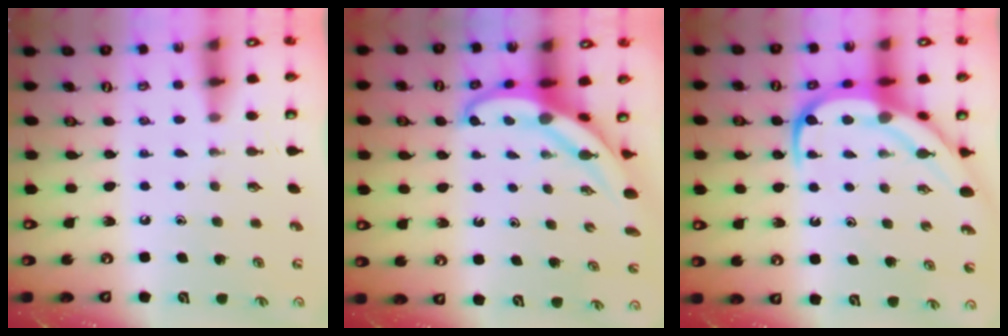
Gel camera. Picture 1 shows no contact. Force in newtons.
{"total": 6.9, "press": 6.8, "slide": 0.6}
{"total": 11.8, "press": 11.7, "slide": 1.4}